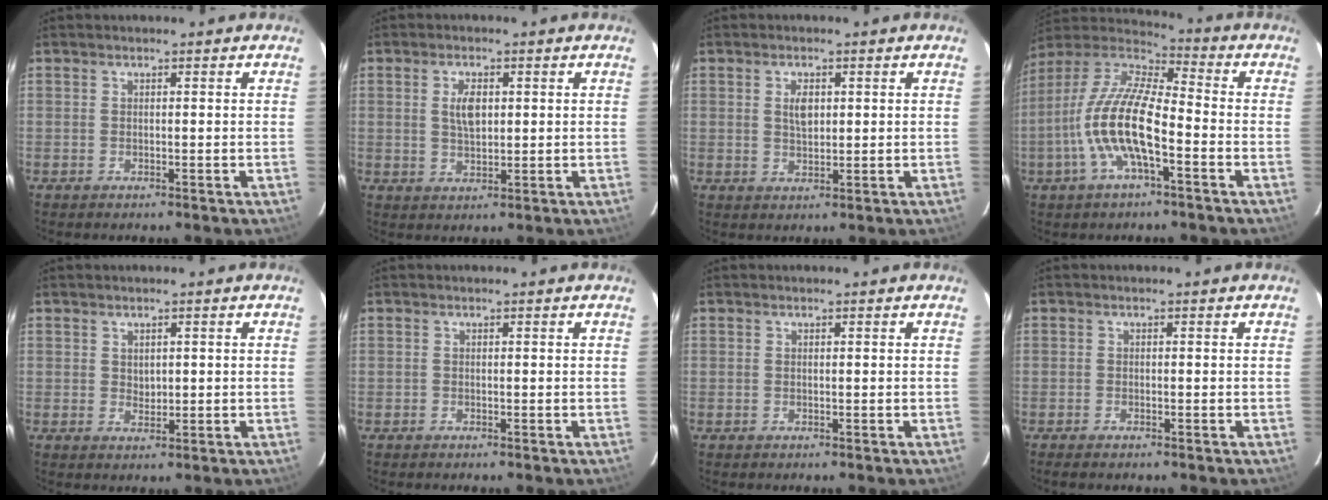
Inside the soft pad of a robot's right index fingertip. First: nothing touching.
{"total": 4.3, "force": [1.0, 2.3, 3.6], "torque": [-0.064, 0.003, 0.020]}
{"total": 3.3, "force": [0.8, 1.9, 2.6], "torque": [-0.044, 0.003, 0.016]}
{"total": 15.3, "force": [-4.8, 4.6, 13.8], "torque": [-0.276, -0.003, -0.099]}
{"total": 1.7, "force": [0.5, 1.4, 0.8], "torque": [-0.008, 0.001, 0.011]}
{"total": 0.0}
{"total": 0.0}
{"total": 1.1, "force": [-1.0, 0.0, 0.4], "torque": [-0.013, -0.004, -0.021]}